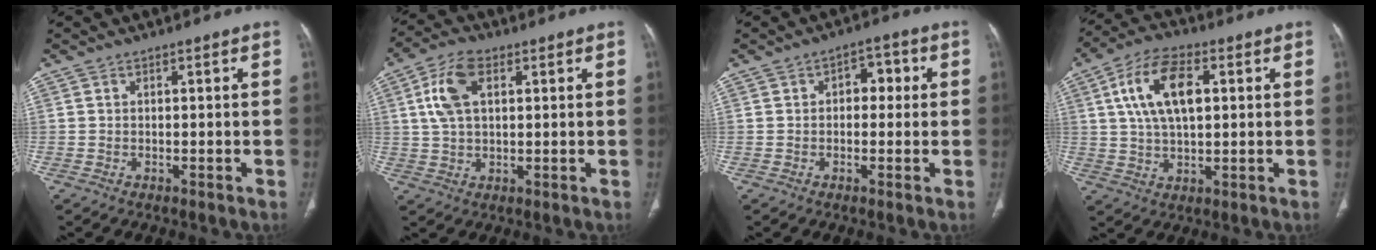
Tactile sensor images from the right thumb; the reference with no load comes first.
{"total": 9.0, "force": [2.8, 5.0, 6.9], "torque": [-0.142, 0.010, 0.054]}
{"total": 4.5, "force": [0.6, 3.1, 3.2], "torque": [-0.020, 0.013, 0.001]}
{"total": 12.9, "force": [3.4, 6.5, 10.6], "torque": [-0.196, 0.007, 0.061]}